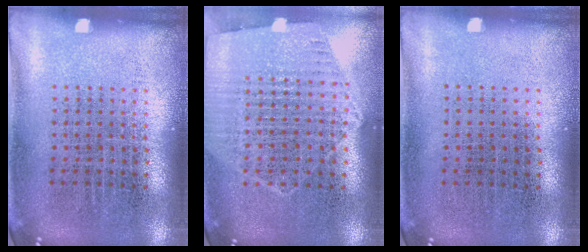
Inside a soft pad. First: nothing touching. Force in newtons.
{"total": 1.2, "press": 1.1, "slide": 0.3}
{"total": 0.0}